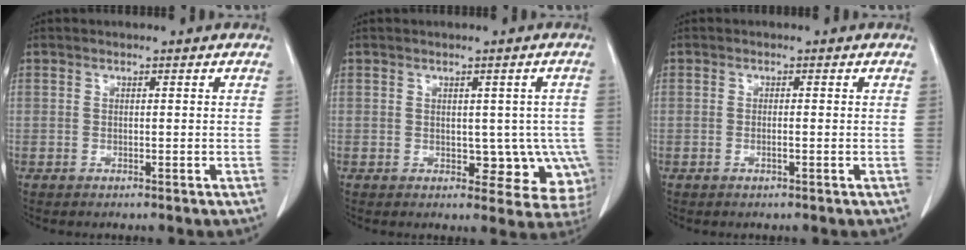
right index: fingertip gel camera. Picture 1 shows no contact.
{"total": 7.5, "force": [-1.5, 4.8, 5.6], "torque": [-0.035, 0.012, -0.010]}
{"total": 0.8, "force": [-0.4, -0.1, 0.8], "torque": [-0.017, 0.000, -0.005]}